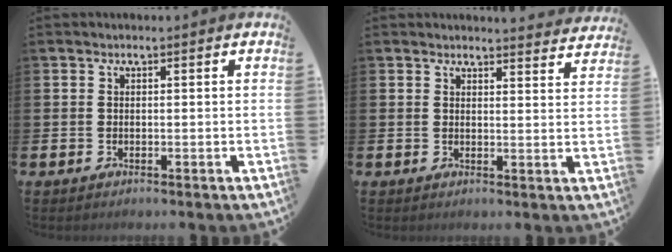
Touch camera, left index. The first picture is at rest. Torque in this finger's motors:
{"motor_torque": [0.23, -1.23, -0.07, 0.00]}